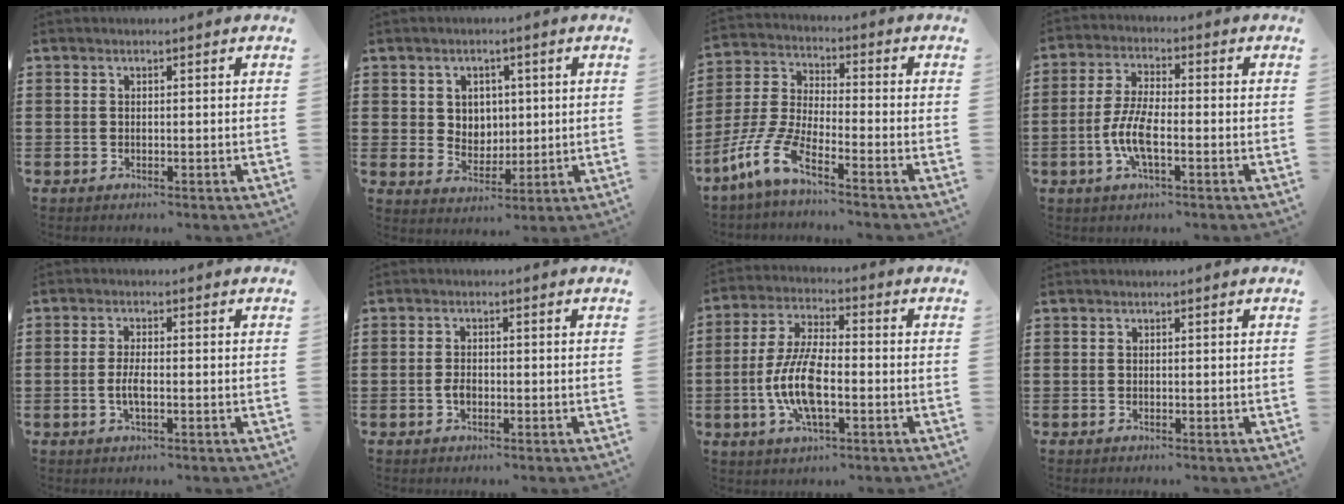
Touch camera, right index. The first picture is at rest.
{"total": 4.1, "force": [1.6, 3.7, 0.7], "torque": [-0.024, 0.007, 0.027]}
{"total": 7.3, "force": [-5.7, 1.2, 4.5], "torque": [-0.132, -0.016, -0.119]}
{"total": 6.8, "force": [-2.0, 2.2, 6.1], "torque": [-0.144, -0.009, -0.045]}
{"total": 2.9, "force": [-0.6, 0.8, 2.8], "torque": [-0.057, -0.001, -0.014]}
{"total": 1.8, "force": [-0.7, 1.0, 1.4], "torque": [-0.036, -0.003, -0.015]}
{"total": 9.9, "force": [-2.3, 3.7, 8.9], "torque": [-0.203, -0.012, -0.049]}
{"total": 0.0}